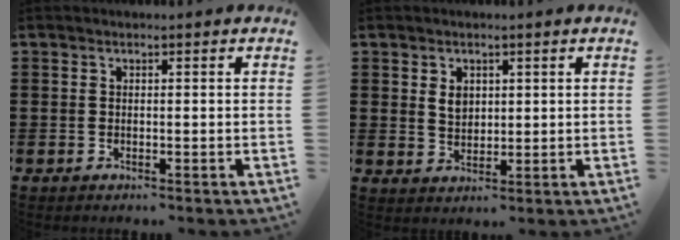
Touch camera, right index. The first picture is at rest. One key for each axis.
{"total": 2.8, "fx": 0.9, "fy": 2.1, "fz": 1.7, "tx": -0.040, "ty": 0.007, "tz": 0.016}